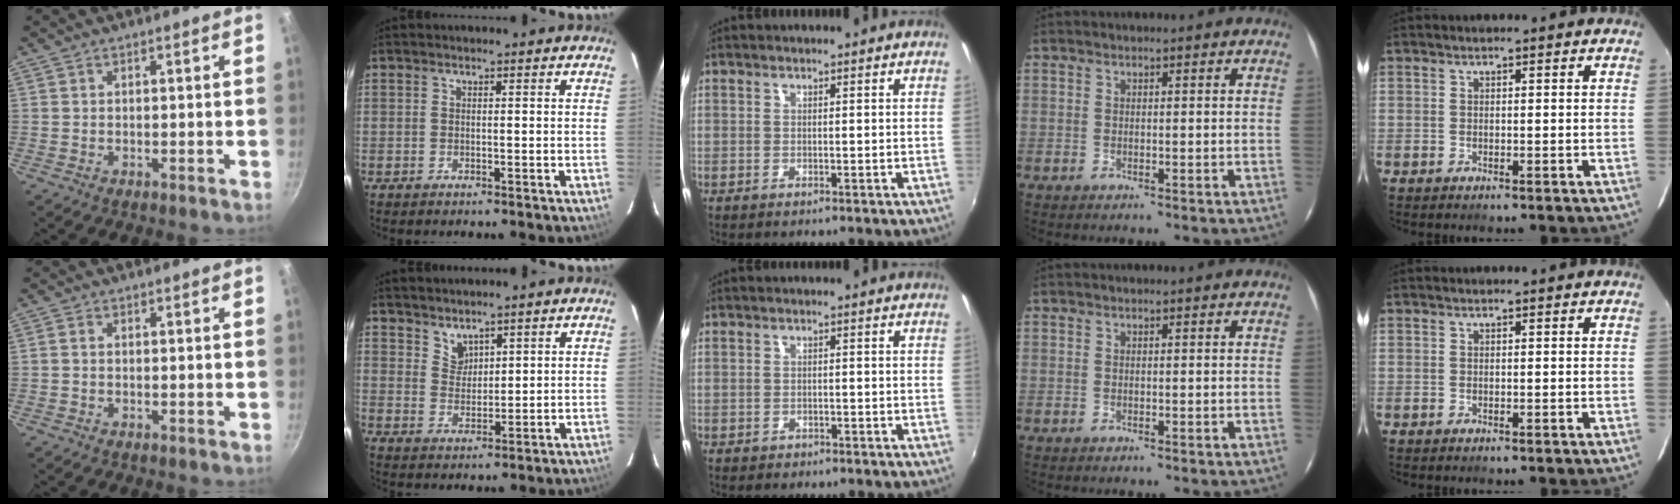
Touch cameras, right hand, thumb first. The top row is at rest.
{"thumb": {"total": 0.9, "force": [-0.1, 0.6, 0.6], "torque": [-0.011, 0.004, -0.003]}, "index": {"total": 3.4, "force": [2.9, 1.7, 0.5], "torque": [-0.003, 0.004, 0.056]}, "middle": {"total": 1.6, "force": [-1.2, 1.0, 0.4], "torque": [-0.010, -0.003, -0.017]}}